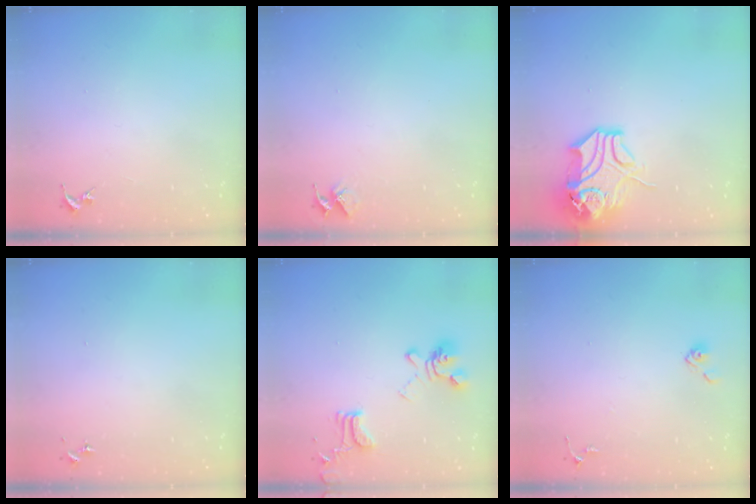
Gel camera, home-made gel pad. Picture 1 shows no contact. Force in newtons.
{"total": 6.6, "press": 6.6, "slide": 0.5}
{"total": 15.3, "press": 15.1, "slide": 2.3}
{"total": 0.0}
{"total": 16.2, "press": 16.2, "slide": 1.7}
{"total": 5.3, "press": 5.3, "slide": 0.6}